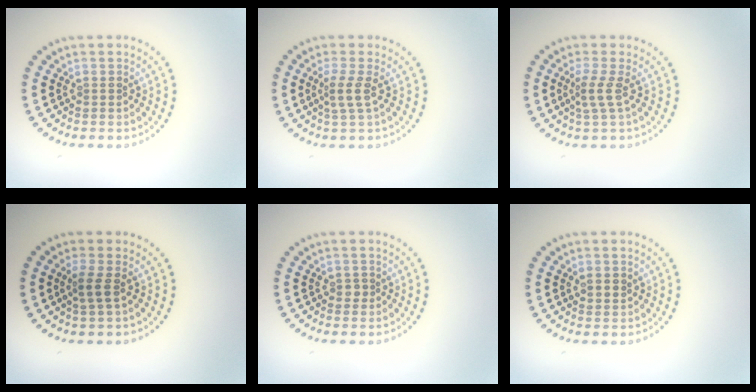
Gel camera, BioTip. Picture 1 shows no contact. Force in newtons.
{"total": 2.1, "press": 1.4, "slide": 1.5}
{"total": 2.0, "press": 1.3, "slide": 1.5}
{"total": 1.6, "press": 1.3, "slide": 1.0}
{"total": 0.5, "press": 0.4, "slide": 0.3}
{"total": 1.1, "press": 1.0, "slide": 0.4}